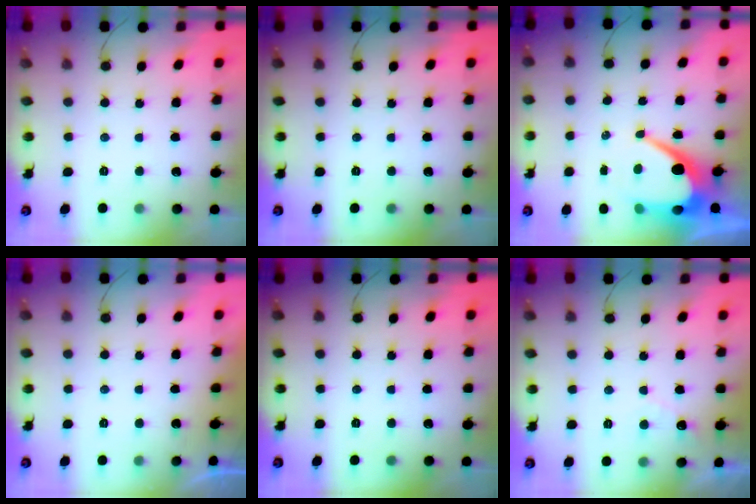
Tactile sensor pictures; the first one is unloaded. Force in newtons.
{"total": 0.0}
{"total": 11.2, "press": 11.1, "slide": 0.9}
{"total": 0.8, "press": 0.8, "slide": 0.1}
{"total": 0.0}
{"total": 4.0, "press": 4.0, "slide": 0.2}